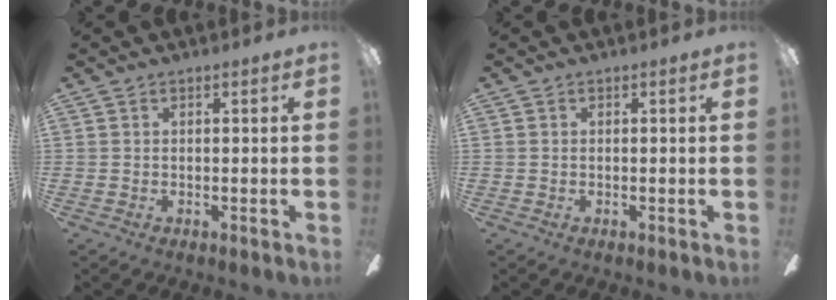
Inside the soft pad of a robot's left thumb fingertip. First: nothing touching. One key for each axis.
{"total": 0.0}